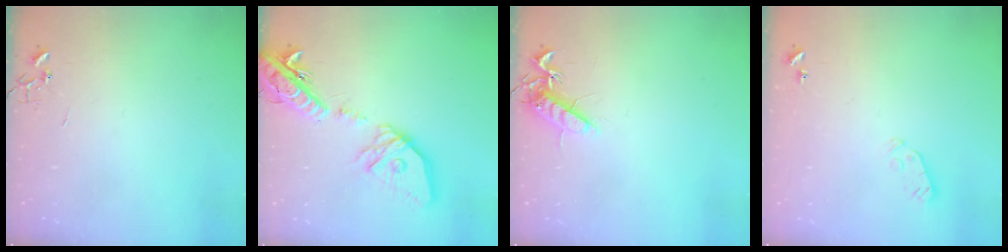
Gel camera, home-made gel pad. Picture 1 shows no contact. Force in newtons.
{"total": 23.6, "press": 23.3, "slide": 3.8}
{"total": 11.1, "press": 11.1, "slide": 0.3}
{"total": 3.5, "press": 3.5, "slide": 0.4}